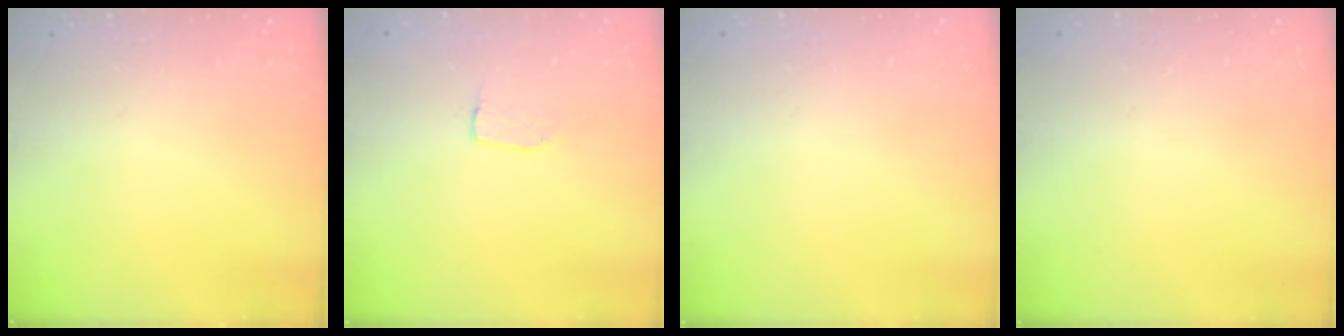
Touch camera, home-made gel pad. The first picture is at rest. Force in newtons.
{"total": 4.1, "press": 4.0, "slide": 0.2}
{"total": 0.0}
{"total": 0.0}